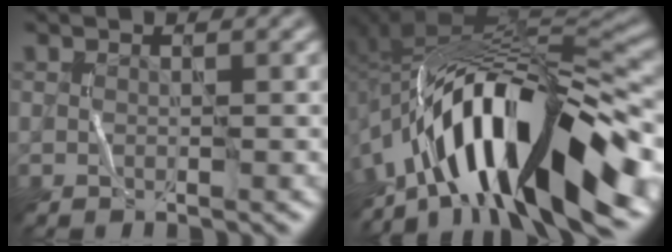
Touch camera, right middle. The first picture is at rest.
{"total": 15.2, "force": [-7.5, 4.8, 12.4], "torque": [-0.195, 0.019, -0.121]}